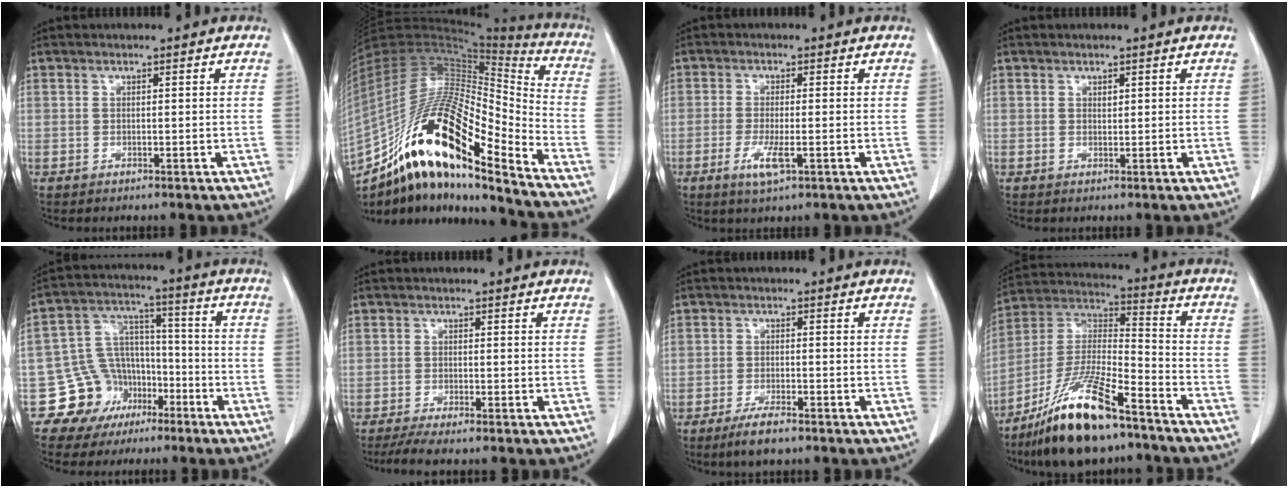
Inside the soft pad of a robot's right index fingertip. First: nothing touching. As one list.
[{"total": 26.4, "force": [-16.3, 5.1, 20.1], "torque": [-0.383, -0.013, -0.291]}, {"total": 4.1, "force": [-1.6, 0.7, 3.7], "torque": [-0.075, -0.006, -0.025]}, {"total": 0.5, "force": [0.3, 0.3, 0.3], "torque": [-0.006, -0.002, 0.006]}, {"total": 11.0, "force": [-5.9, 9.1, 1.6], "torque": [-0.026, 0.064, -0.087]}, {"total": 4.0, "force": [-3.2, -0.3, 2.4], "torque": [-0.041, -0.009, -0.055]}, {"total": 5.7, "force": [-4.2, 0.7, 3.8], "torque": [-0.076, -0.011, -0.071]}, {"total": 17.7, "force": [-12.5, 3.1, 12.2], "torque": [-0.260, -0.017, -0.226]}]